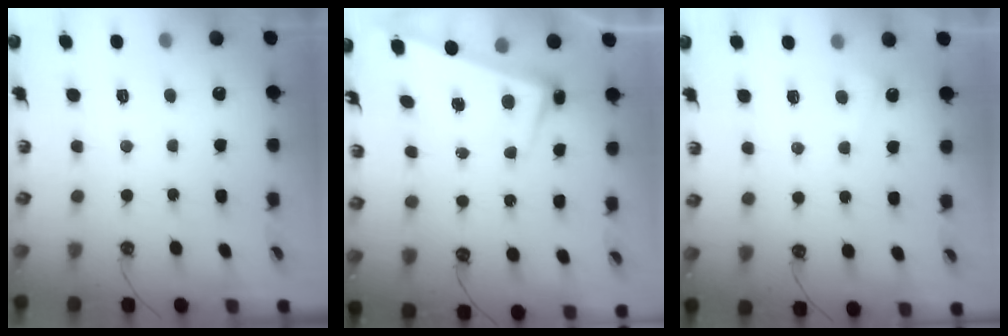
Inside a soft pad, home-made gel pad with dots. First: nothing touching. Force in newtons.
{"total": 2.2, "press": 2.0, "slide": 1.0}
{"total": 4.4, "press": 4.4, "slide": 0.5}